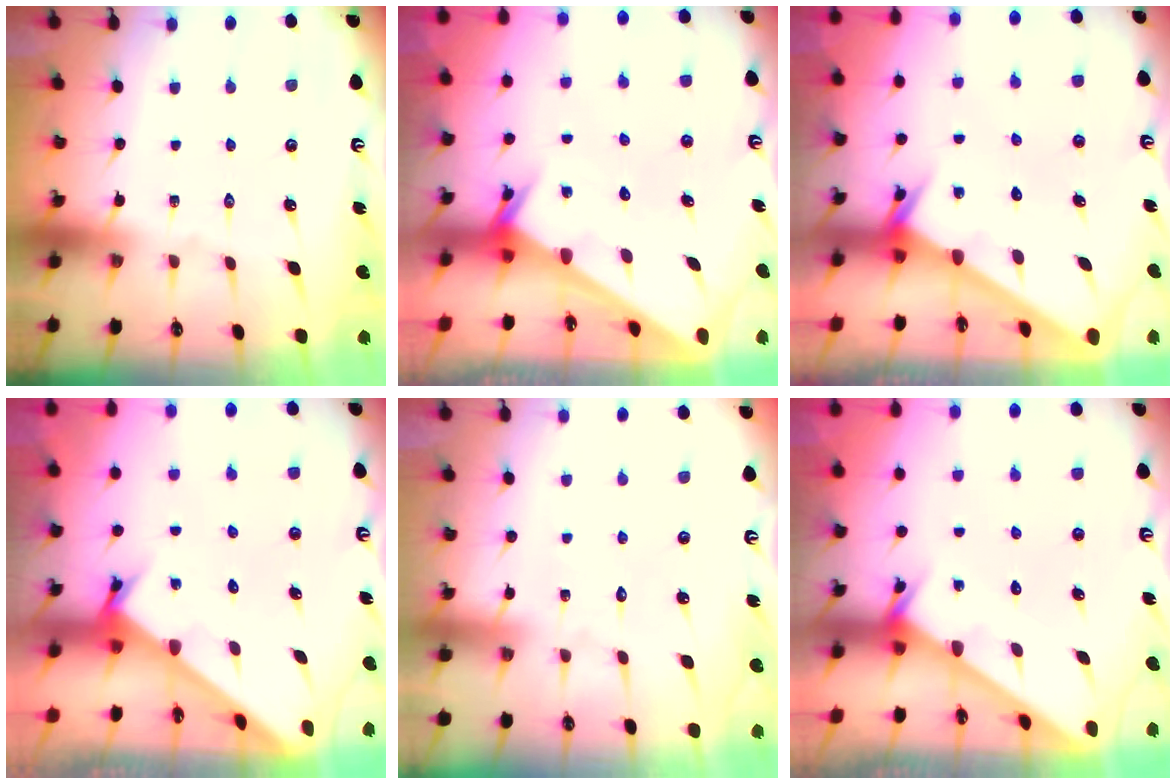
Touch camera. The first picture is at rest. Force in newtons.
{"total": 2.2, "press": 2.2, "slide": 0.1}
{"total": 2.3, "press": 2.3, "slide": 0.1}
{"total": 2.3, "press": 2.3, "slide": 0.0}
{"total": 2.2, "press": 2.2, "slide": 0.2}
{"total": 3.0, "press": 3.0, "slide": 0.2}